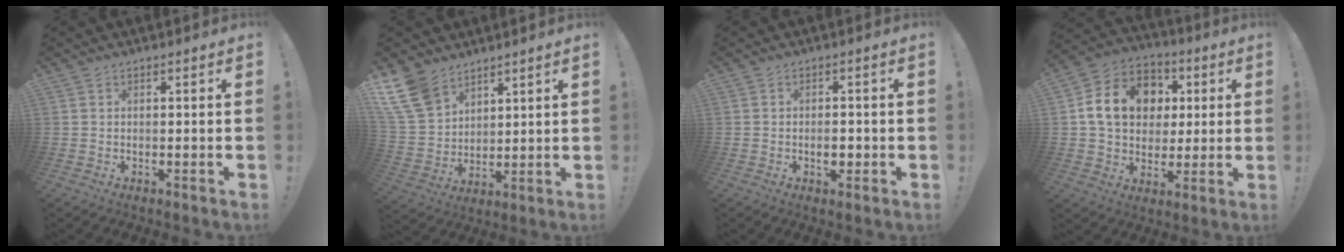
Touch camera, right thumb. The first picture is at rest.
{"total": 13.8, "force": [9.3, 8.5, 5.7], "torque": [-0.118, -0.055, 0.183]}
{"total": 3.1, "force": [-0.9, 1.9, 2.3], "torque": [-0.023, 0.000, -0.018]}
{"total": 16.9, "force": [3.9, 13.6, 9.3], "torque": [-0.135, 0.006, 0.084]}